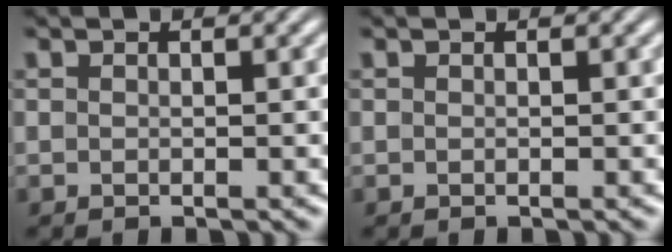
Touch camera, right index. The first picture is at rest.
{"total": 0.0}